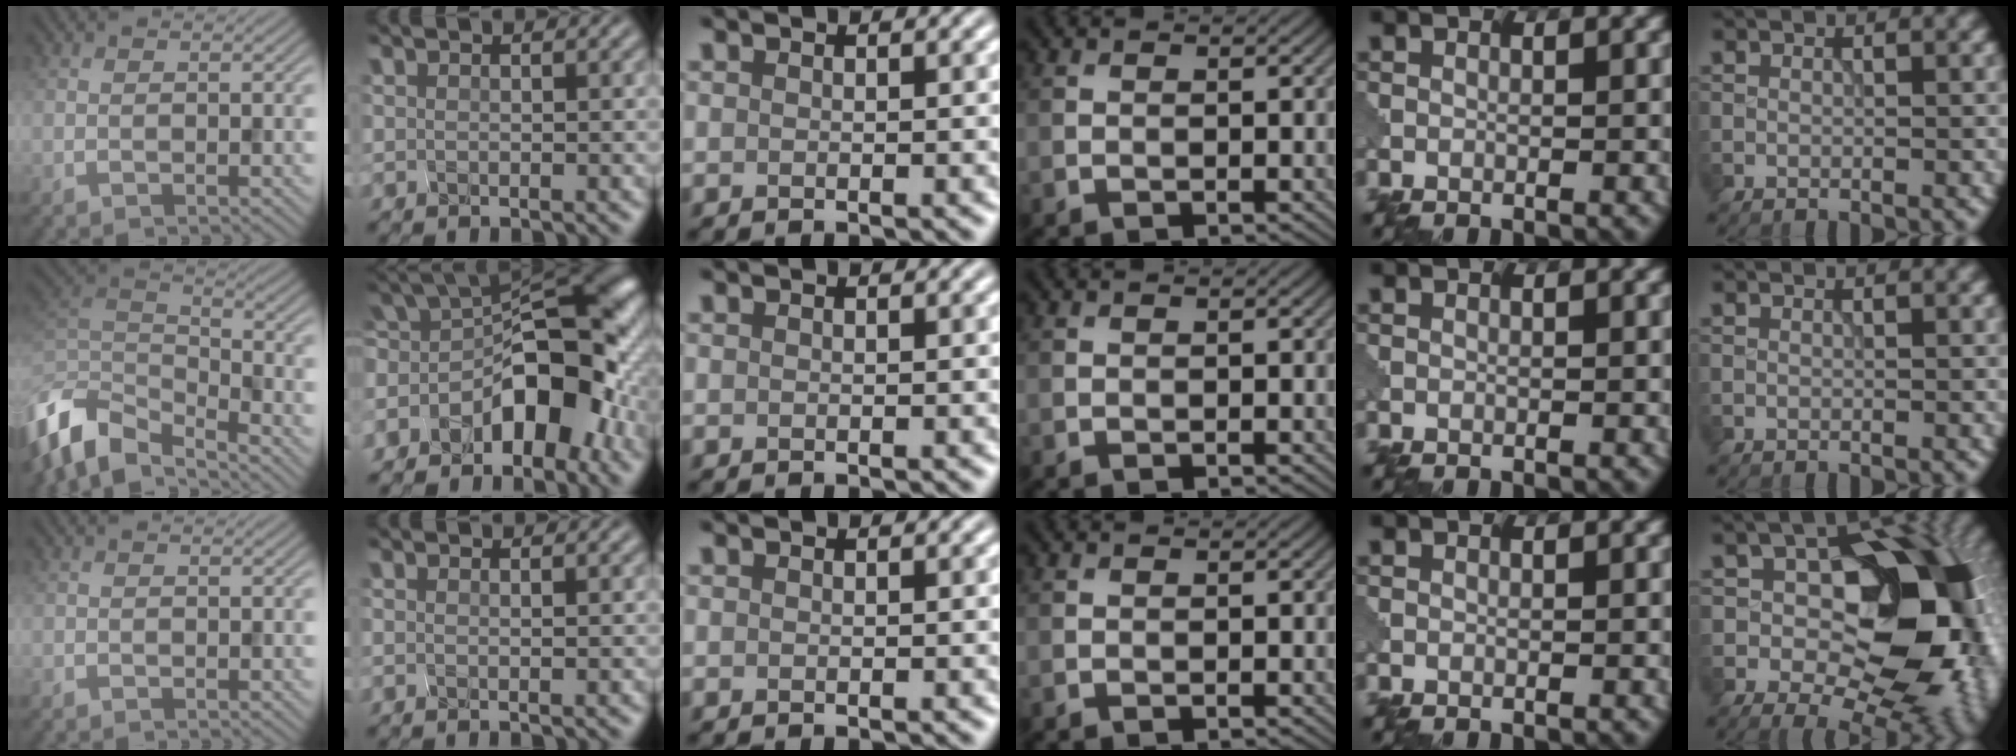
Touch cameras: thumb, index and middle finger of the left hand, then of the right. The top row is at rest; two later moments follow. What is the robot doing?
{"motion": "squeeze", "object": "hand grip exerciser"}